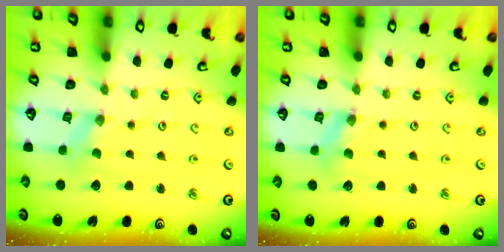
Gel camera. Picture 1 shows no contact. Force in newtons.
{"total": 2.5, "press": 2.5, "slide": 0.3}